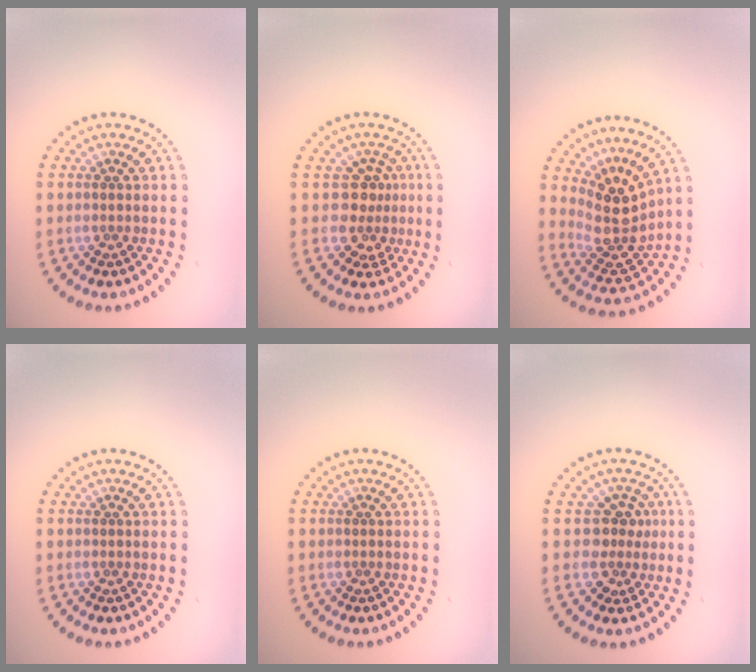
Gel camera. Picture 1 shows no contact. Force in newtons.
{"total": 2.8, "press": 2.1, "slide": 1.9}
{"total": 4.2, "press": 3.1, "slide": 2.7}
{"total": 0.0}
{"total": 0.0}
{"total": 2.6, "press": 1.9, "slide": 1.7}